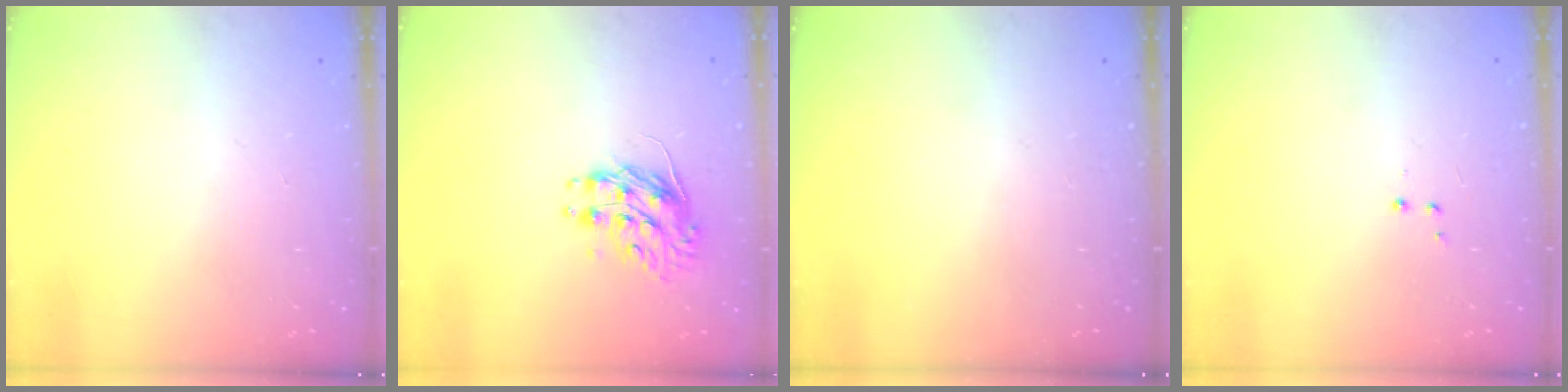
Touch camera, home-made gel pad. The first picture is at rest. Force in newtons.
{"total": 9.0, "press": 9.0, "slide": 0.6}
{"total": 0.0}
{"total": 2.9, "press": 2.8, "slide": 0.7}